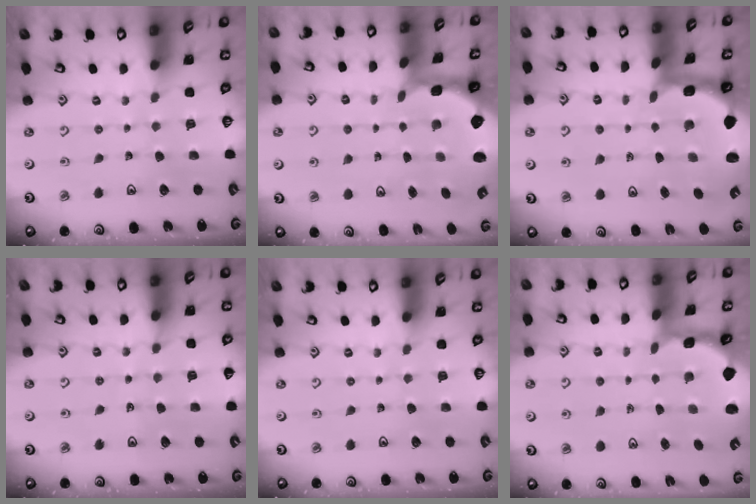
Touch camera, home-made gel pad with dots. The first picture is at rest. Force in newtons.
{"total": 2.4, "press": 1.7, "slide": 1.7}
{"total": 2.2, "press": 2.0, "slide": 0.8}
{"total": 3.7, "press": 3.7, "slide": 0.4}
{"total": 0.0}
{"total": 1.7, "press": 1.6, "slide": 0.5}